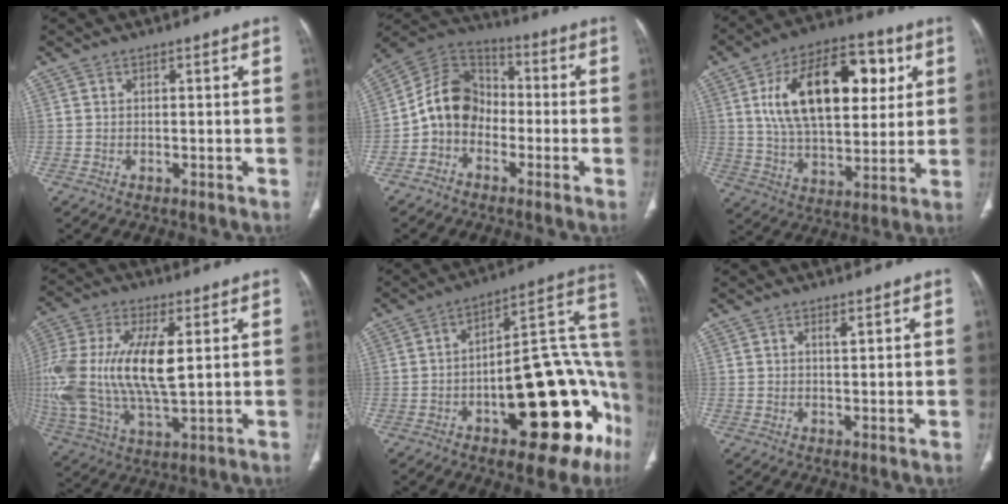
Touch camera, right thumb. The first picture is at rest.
{"total": 10.7, "force": [-2.5, 8.6, 5.9], "torque": [-0.089, 0.052, -0.063]}
{"total": 23.3, "force": [6.5, 12.4, 18.5], "torque": [-0.274, -0.006, 0.104]}
{"total": 22.1, "force": [2.4, 10.0, 19.5], "torque": [-0.438, -0.012, 0.043]}
{"total": 29.0, "force": [-8.9, 11.4, 25.2], "torque": [-0.247, 0.049, -0.111]}
{"total": 1.3, "force": [0.7, 0.0, 1.1], "torque": [-0.023, -0.007, 0.011]}